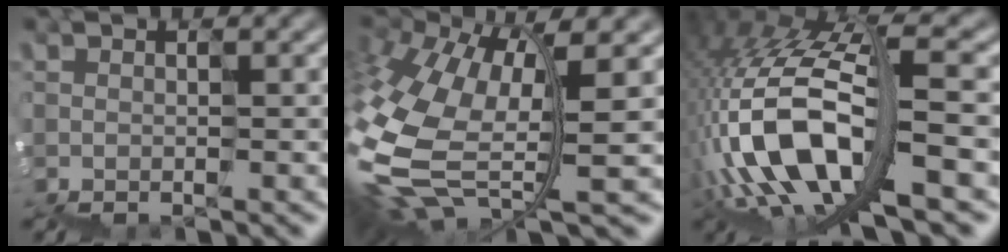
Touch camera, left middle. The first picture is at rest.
{"total": 9.4, "force": [-1.3, 4.7, 8.1], "torque": [-0.238, -0.018, -0.011]}
{"total": 10.7, "force": [-4.3, 4.2, 8.9], "torque": [-0.201, 0.019, -0.067]}